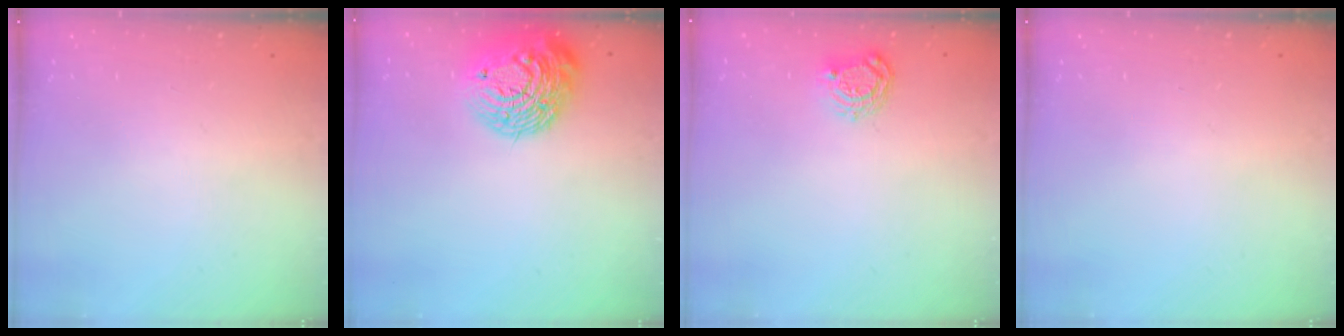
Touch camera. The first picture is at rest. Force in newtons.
{"total": 16.9, "press": 16.8, "slide": 1.4}
{"total": 5.6, "press": 5.6, "slide": 0.6}
{"total": 0.0}